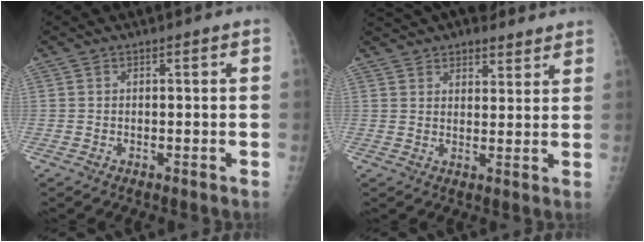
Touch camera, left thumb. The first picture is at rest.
{"total": 10.1, "force": [7.9, 4.5, 4.5], "torque": [-0.040, -0.009, 0.121]}